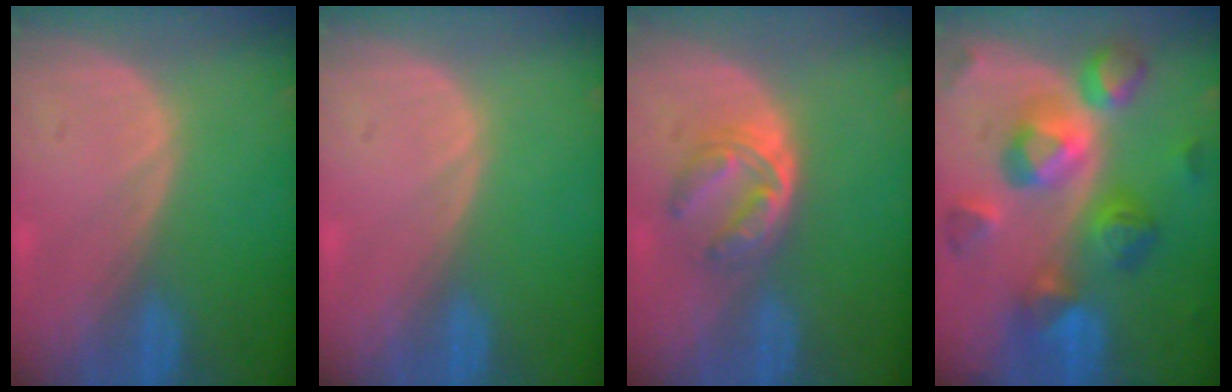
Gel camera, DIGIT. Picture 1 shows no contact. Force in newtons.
{"total": 0.0}
{"total": 6.0, "press": 5.0, "slide": 3.3}
{"total": 11.2, "press": 11.2, "slide": 1.1}